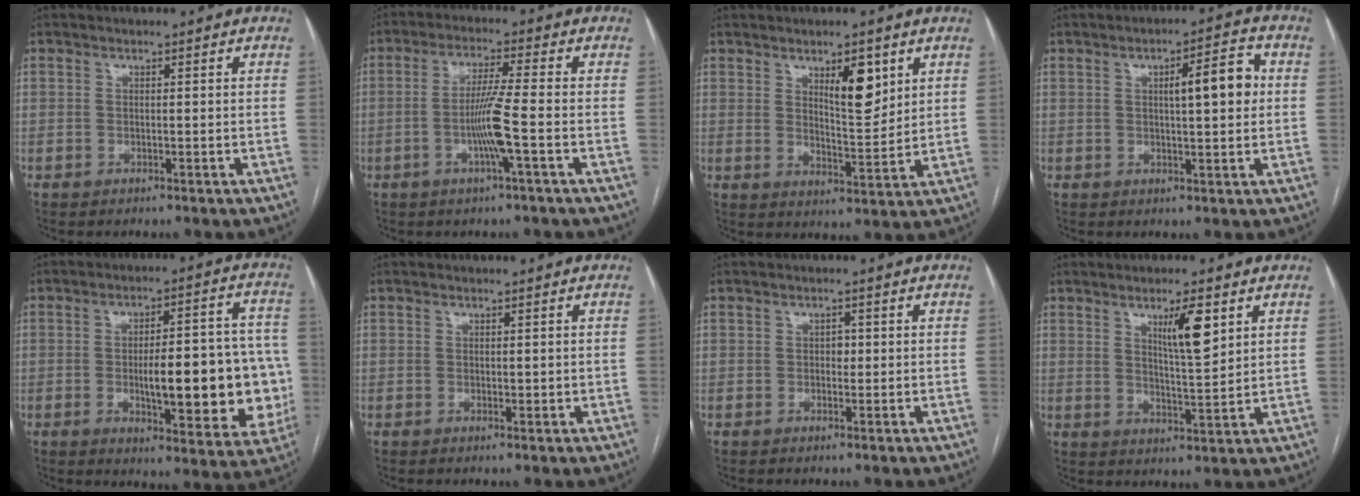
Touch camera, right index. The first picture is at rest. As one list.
[{"total": 6.8, "force": [-1.9, -0.8, 6.4], "torque": [-0.125, -0.003, -0.038]}, {"total": 7.0, "force": [3.5, 2.0, 5.7], "torque": [-0.093, -0.007, 0.058]}, {"total": 7.2, "force": [1.2, 1.4, 6.9], "torque": [-0.101, 0.015, 0.017]}, {"total": 18.5, "force": [-2.7, 5.3, 17.6], "torque": [-0.188, 0.027, -0.020]}, {"total": 1.1, "force": [0.2, 0.6, 0.9], "torque": [-0.010, -0.003, 0.005]}, {"total": 1.3, "force": [0.1, 1.0, 0.9], "torque": [-0.009, 0.003, -0.001]}, {"total": 6.8, "force": [3.3, 0.9, 5.9], "torque": [-0.102, -0.007, 0.057]}]